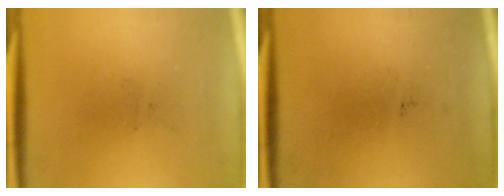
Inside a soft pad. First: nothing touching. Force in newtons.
{"total": 0.0}